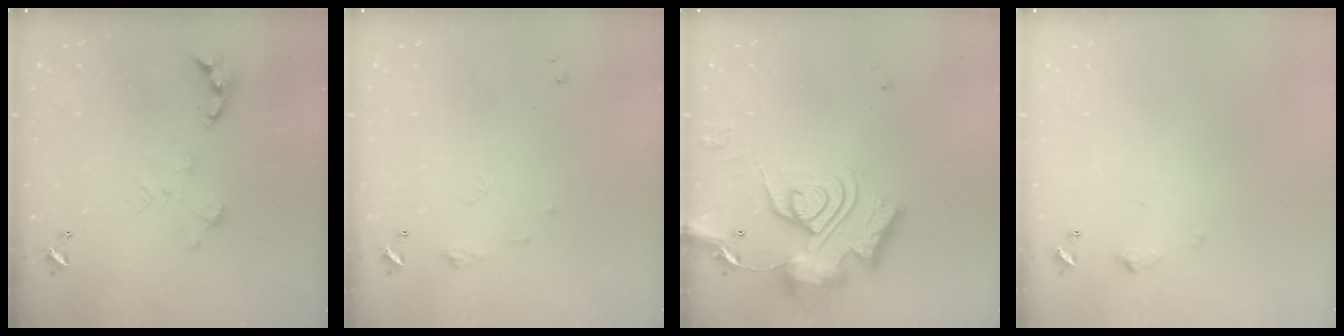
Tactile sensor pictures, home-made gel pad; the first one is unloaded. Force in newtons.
{"total": 6.3, "press": 6.3, "slide": 0.7}
{"total": 21.9, "press": 21.7, "slide": 2.3}
{"total": 5.0, "press": 4.9, "slide": 0.8}